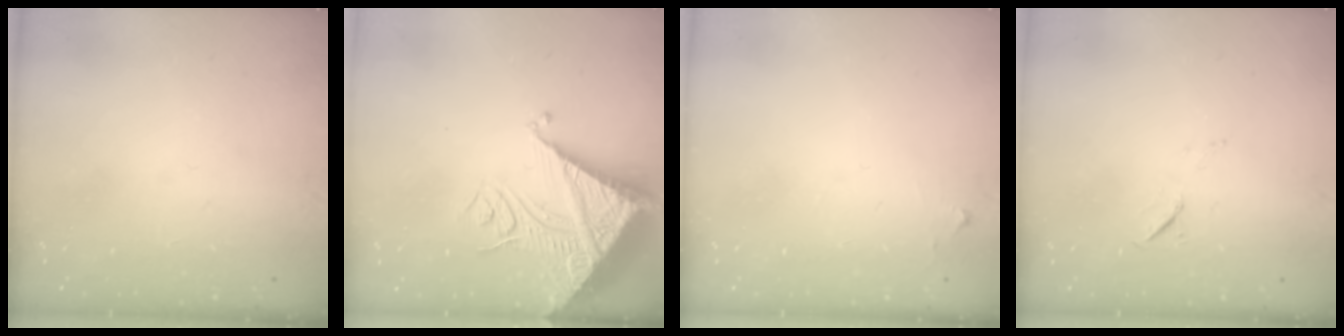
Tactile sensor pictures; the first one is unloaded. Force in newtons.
{"total": 13.7, "press": 13.7, "slide": 1.3}
{"total": 5.0, "press": 5.0, "slide": 0.7}
{"total": 5.0, "press": 4.6, "slide": 1.9}